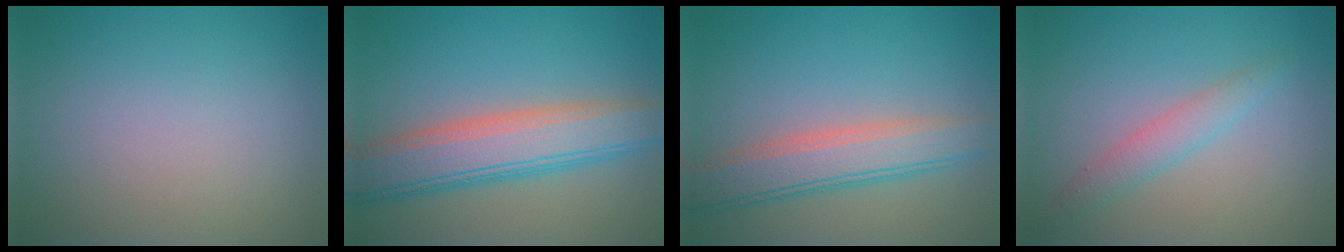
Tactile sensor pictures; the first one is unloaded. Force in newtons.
{"total": 7.2, "press": 7.2, "slide": 0.2}
{"total": 4.9, "press": 4.9, "slide": 0.1}
{"total": 2.3, "press": 2.3, "slide": 0.0}